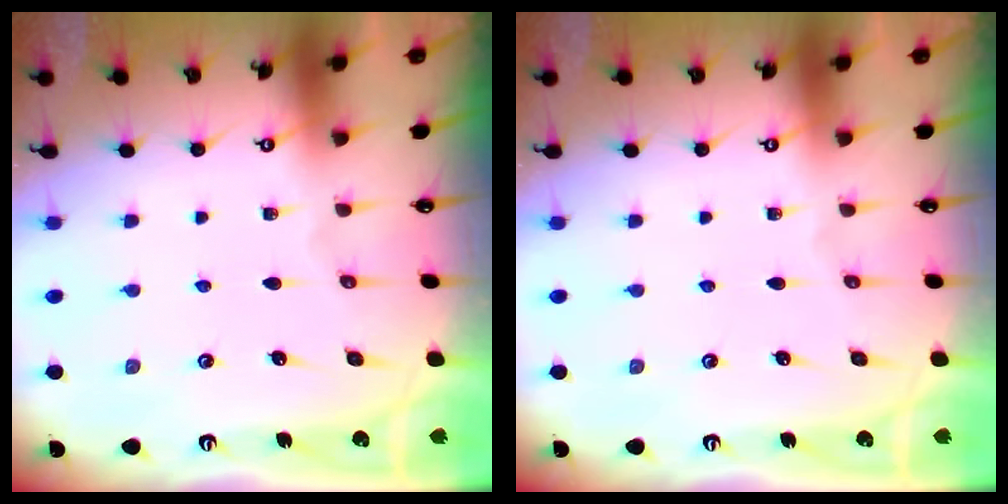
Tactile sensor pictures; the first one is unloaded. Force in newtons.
{"total": 0.0}